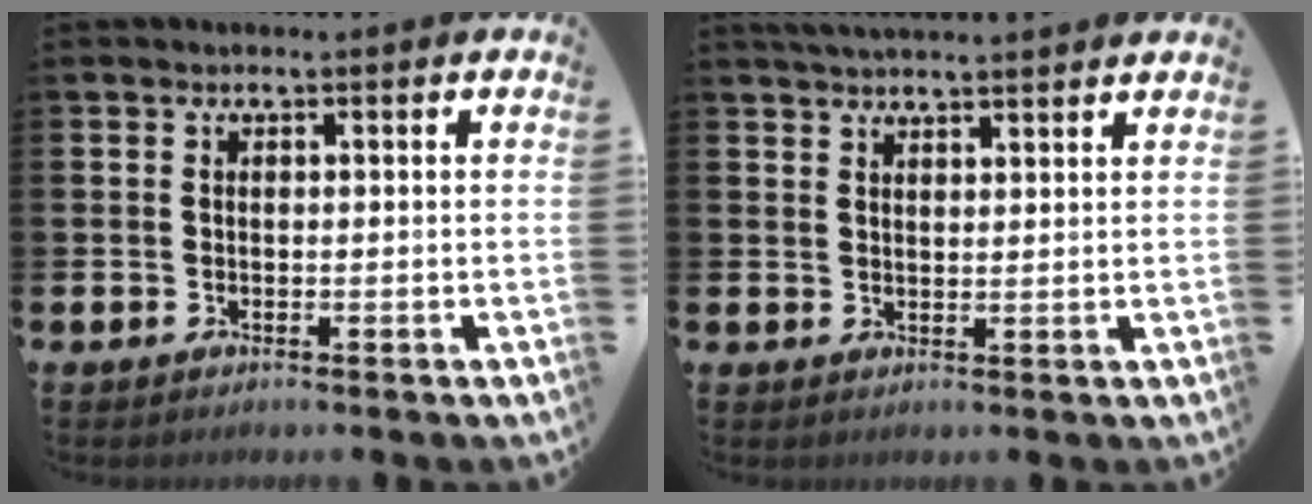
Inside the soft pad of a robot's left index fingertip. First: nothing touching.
{"total": 3.3, "force": [3.2, -0.3, 0.4], "torque": [-0.011, -0.012, 0.059]}